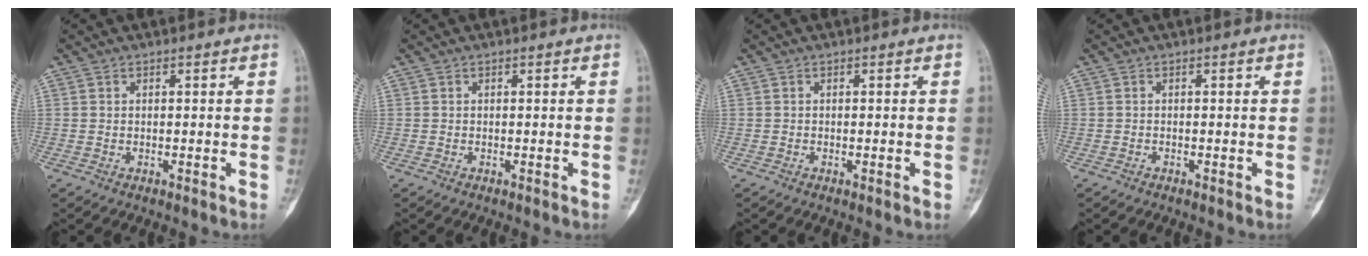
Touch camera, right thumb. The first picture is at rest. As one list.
[{"total": 0.0}, {"total": 0.6, "force": [-0.2, 0.2, 0.5], "torque": [-0.008, -0.001, -0.001]}, {"total": 0.0}]